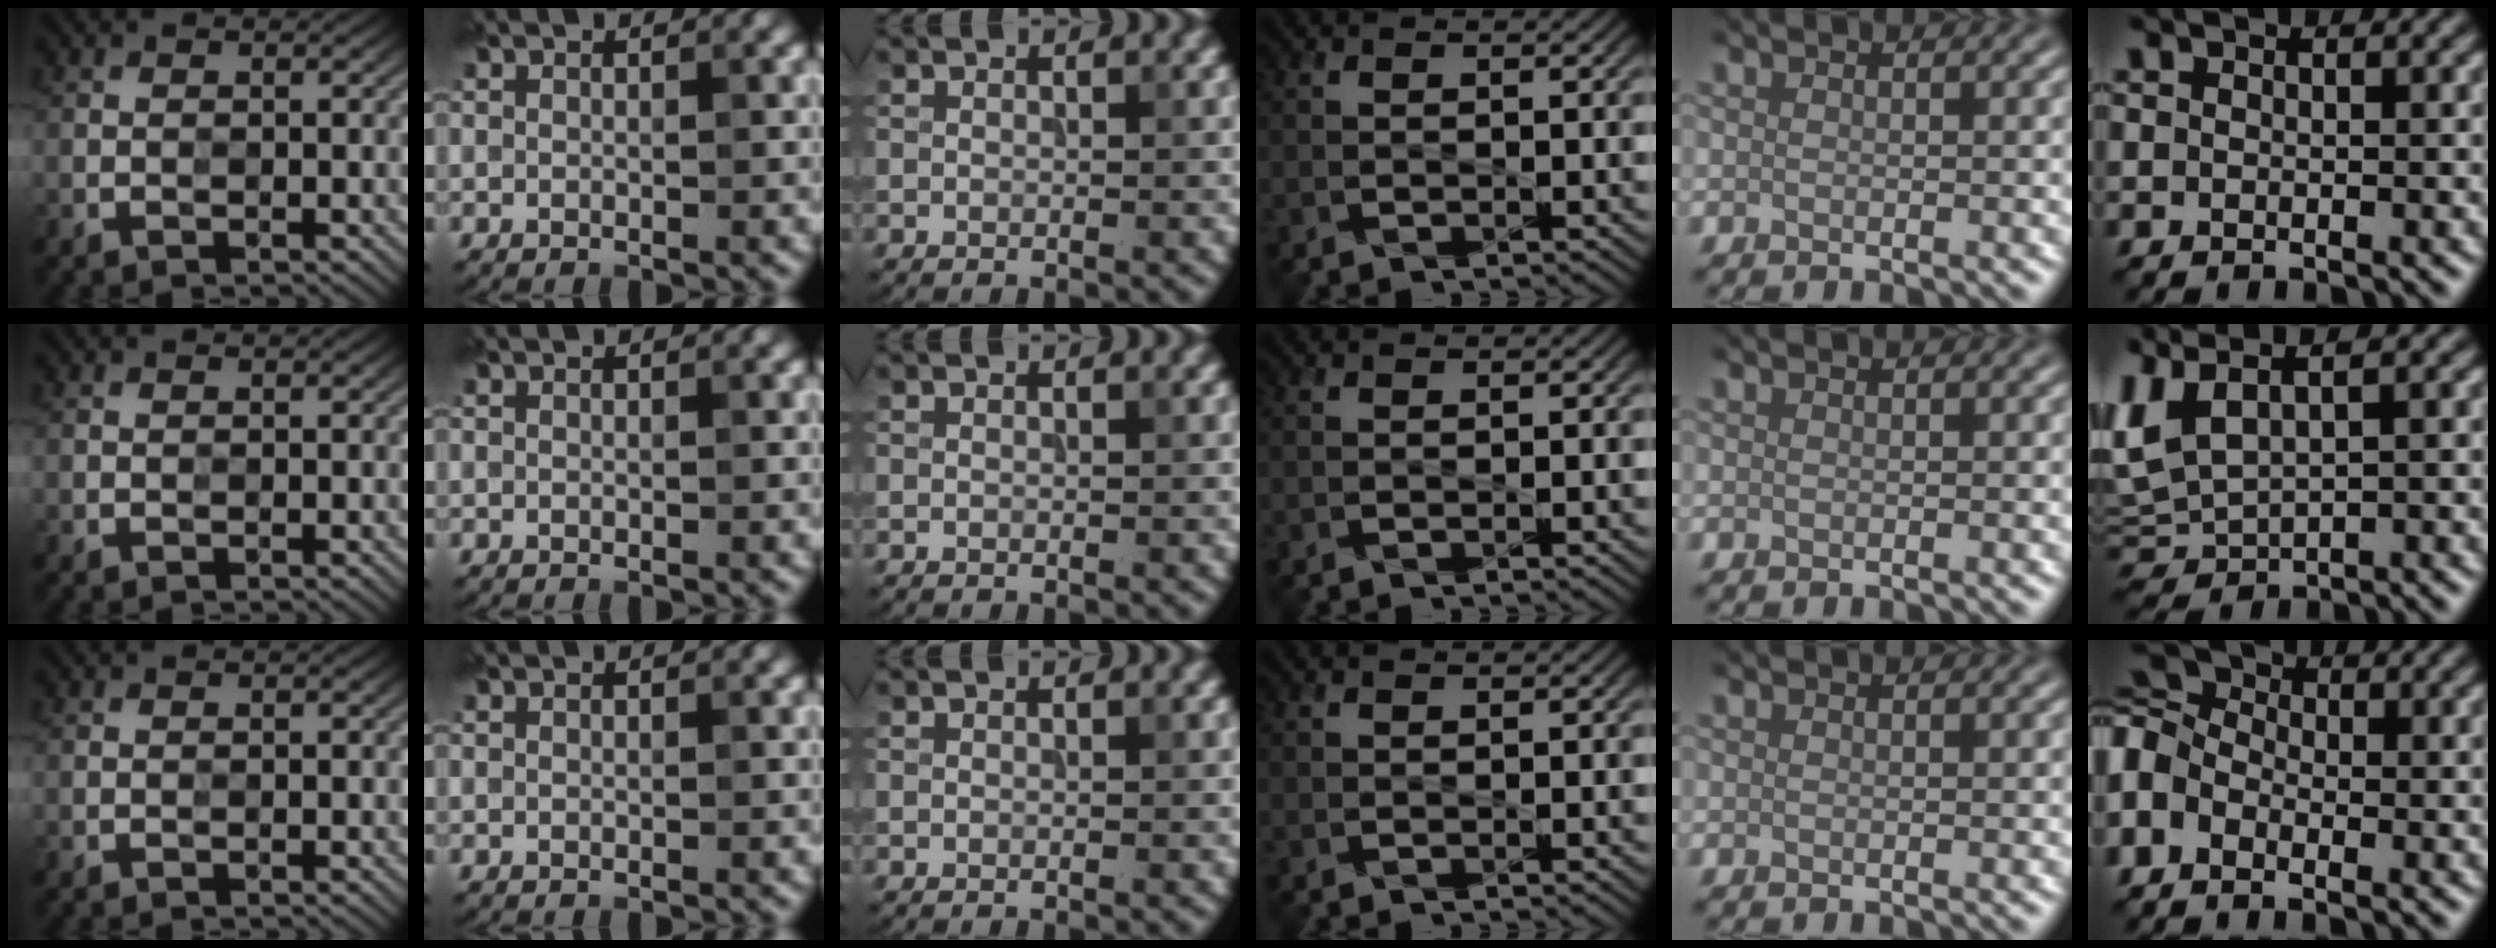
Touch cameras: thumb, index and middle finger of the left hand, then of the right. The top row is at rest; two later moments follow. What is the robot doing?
{"motion": "press", "object": "sticky note"}